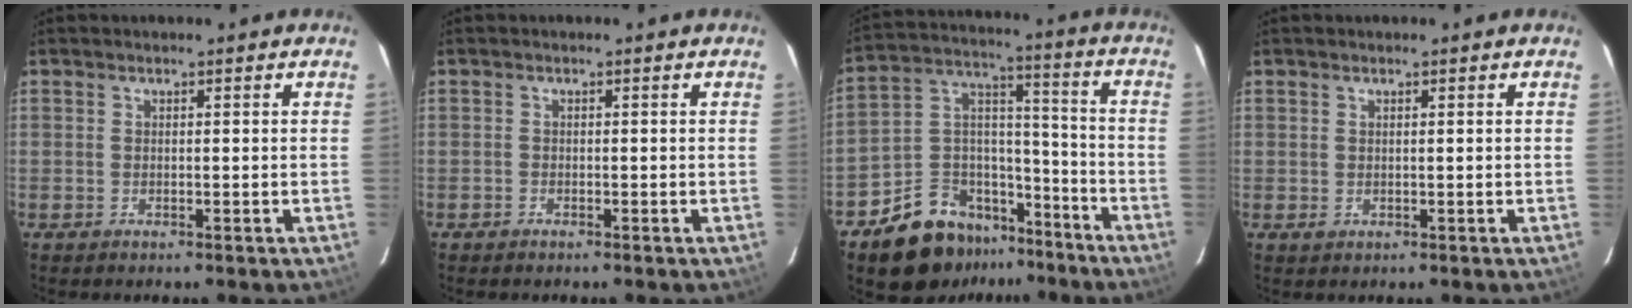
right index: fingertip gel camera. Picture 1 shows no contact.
{"total": 0.6, "force": [-0.6, 0.3, 0.0], "torque": [-0.002, 0.002, -0.012]}
{"total": 14.1, "force": [-9.9, 9.2, 4.2], "torque": [-0.094, 0.074, -0.148]}
{"total": 1.0, "force": [0.3, 0.9, 0.1], "torque": [0.001, 0.003, 0.004]}